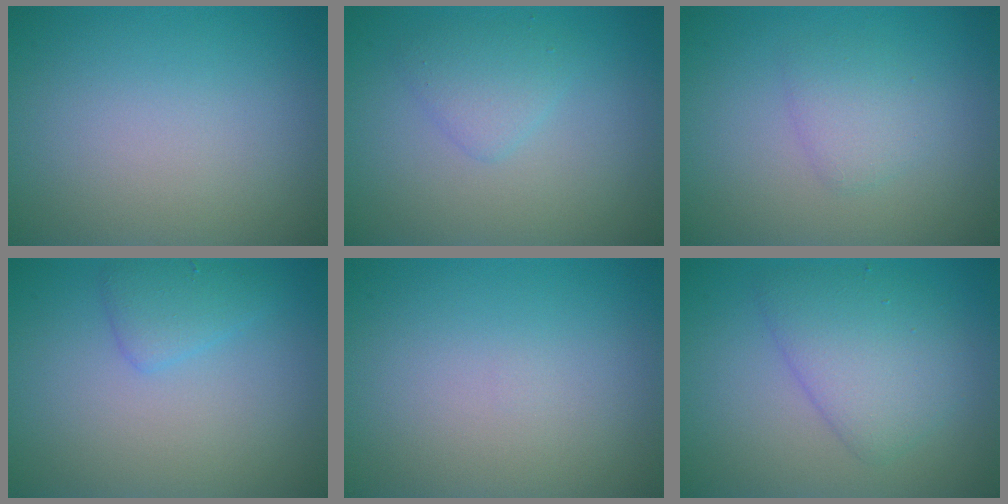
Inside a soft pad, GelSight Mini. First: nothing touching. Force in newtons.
{"total": 1.8, "press": 1.8, "slide": 0.1}
{"total": 1.8, "press": 1.8, "slide": 0.1}
{"total": 1.8, "press": 1.8, "slide": 0.2}
{"total": 0.0}
{"total": 4.1, "press": 4.1, "slide": 0.1}